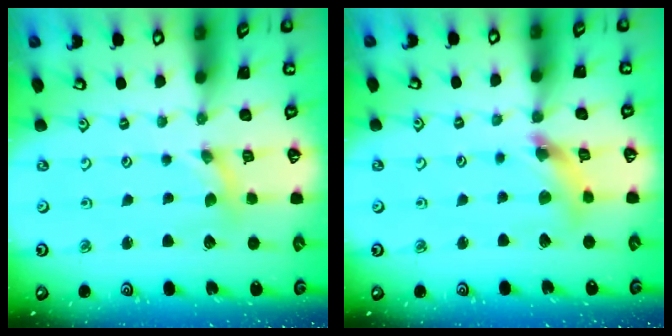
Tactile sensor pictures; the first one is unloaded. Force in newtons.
{"total": 8.7, "press": 8.6, "slide": 0.9}